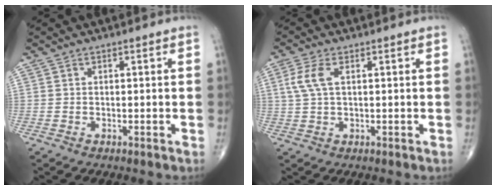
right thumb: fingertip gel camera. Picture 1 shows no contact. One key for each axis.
{"total": 4.8, "fx": 1.3, "fy": 2.2, "fz": 4.1, "tx": -0.105, "ty": 0.011, "tz": 0.027}